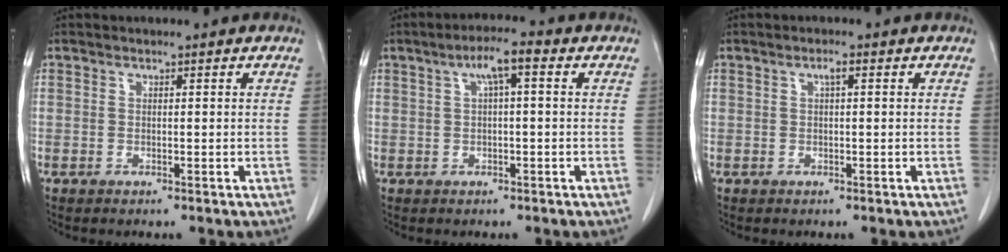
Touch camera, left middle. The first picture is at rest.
{"total": 4.3, "force": [1.4, 0.6, 4.0], "torque": [-0.073, 0.017, 0.022]}
{"total": 1.2, "force": [0.4, 0.2, 1.1], "torque": [-0.020, 0.003, 0.005]}